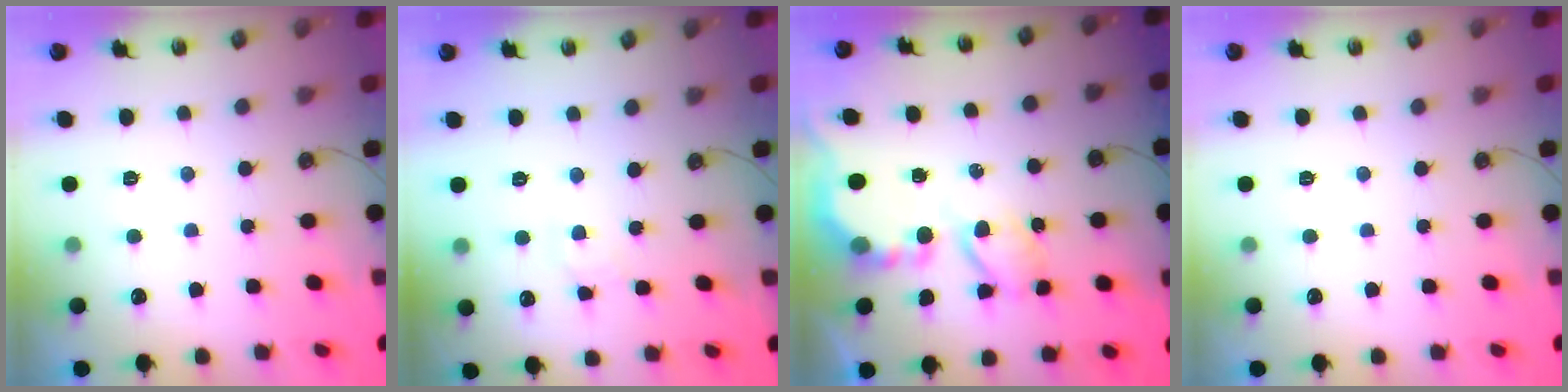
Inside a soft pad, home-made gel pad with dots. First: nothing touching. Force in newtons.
{"total": 3.9, "press": 3.9, "slide": 0.3}
{"total": 6.6, "press": 6.5, "slide": 0.6}
{"total": 0.0}